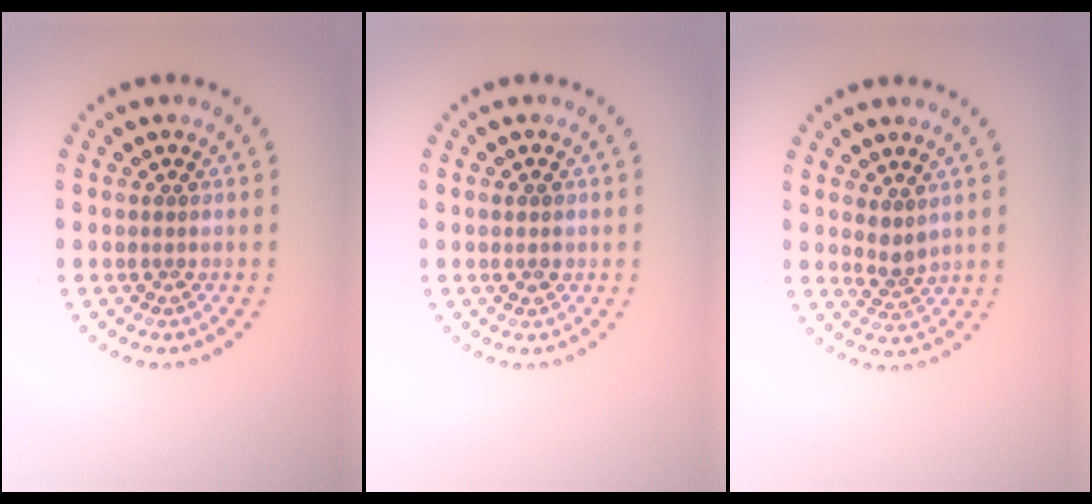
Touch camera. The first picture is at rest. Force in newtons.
{"total": 1.0, "press": 1.0, "slide": 0.1}
{"total": 1.8, "press": 1.3, "slide": 1.1}